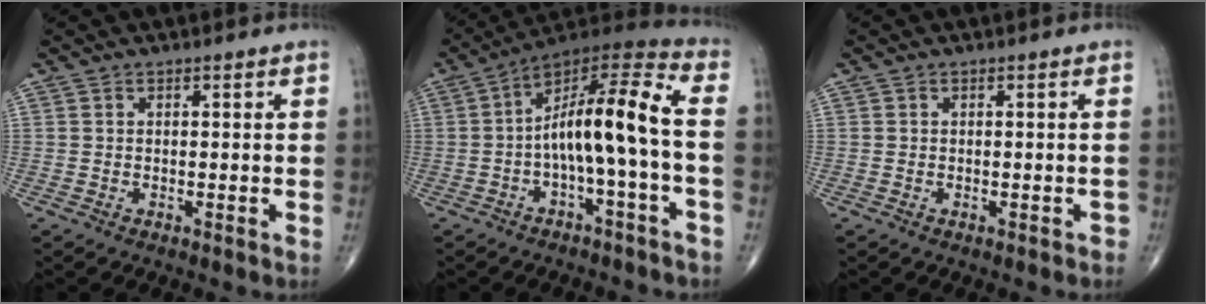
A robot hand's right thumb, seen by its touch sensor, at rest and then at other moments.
{"total": 14.3, "force": [-1.8, 2.2, 14.0], "torque": [-0.252, 0.055, -0.031]}
{"total": 0.7, "force": [-0.5, 0.4, 0.3], "torque": [0.003, 0.006, -0.005]}